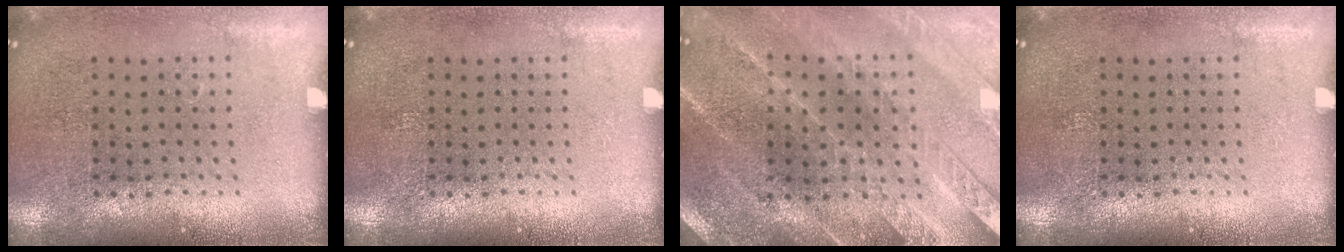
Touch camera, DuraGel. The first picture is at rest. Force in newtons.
{"total": 0.0}
{"total": 2.4, "press": 2.4, "slide": 0.2}
{"total": 0.0}